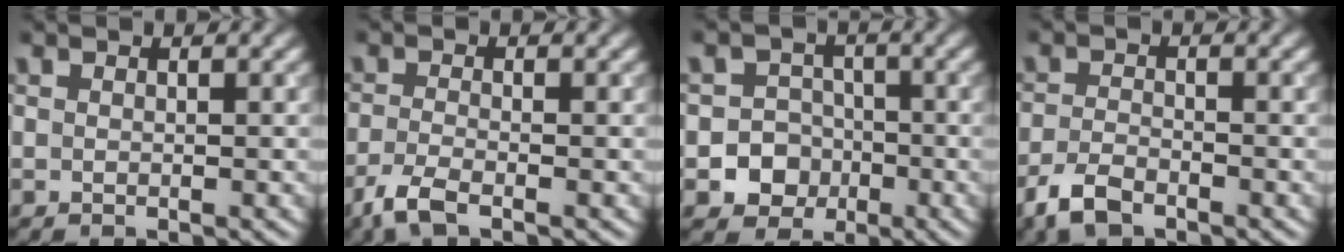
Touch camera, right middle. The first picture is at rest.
{"total": 3.0, "force": [-2.2, 0.7, 2.0], "torque": [-0.052, -0.011, -0.053]}
{"total": 5.9, "force": [-2.4, 5.3, 1.1], "torque": [0.004, -0.001, -0.061]}
{"total": 3.0, "force": [-2.4, 1.0, 1.5], "torque": [-0.038, -0.005, -0.055]}